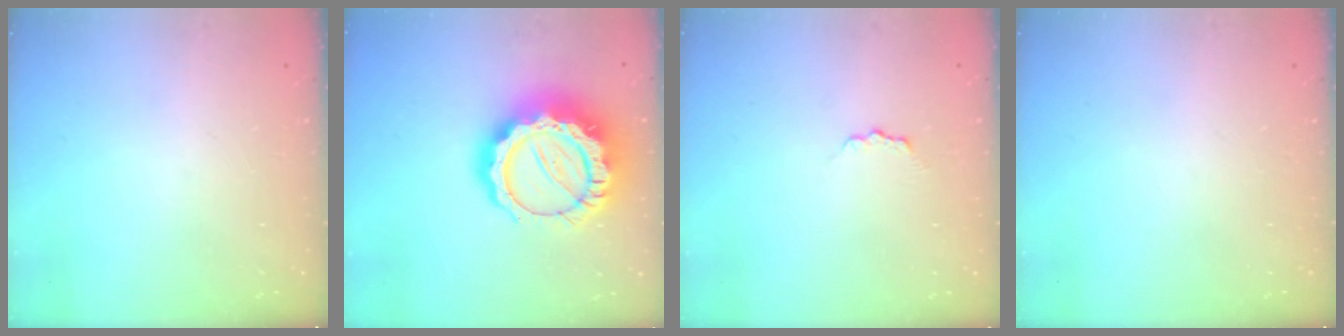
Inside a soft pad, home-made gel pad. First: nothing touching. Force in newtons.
{"total": 21.8, "press": 21.7, "slide": 2.0}
{"total": 2.9, "press": 2.9, "slide": 0.3}
{"total": 0.0}